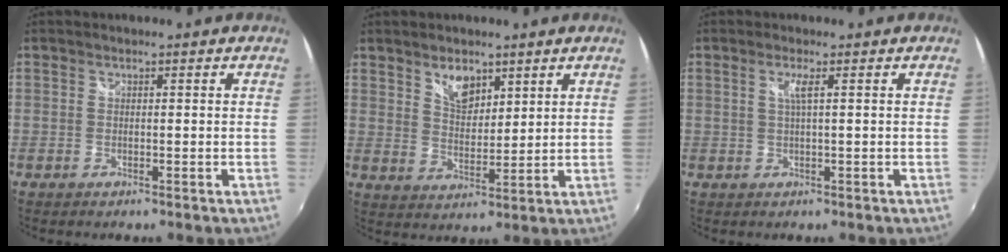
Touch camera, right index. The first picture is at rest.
{"total": 5.8, "force": [3.7, 3.2, 3.2], "torque": [-0.045, 0.002, 0.068]}
{"total": 1.8, "force": [0.4, -0.4, 1.7], "torque": [-0.033, -0.002, 0.009]}